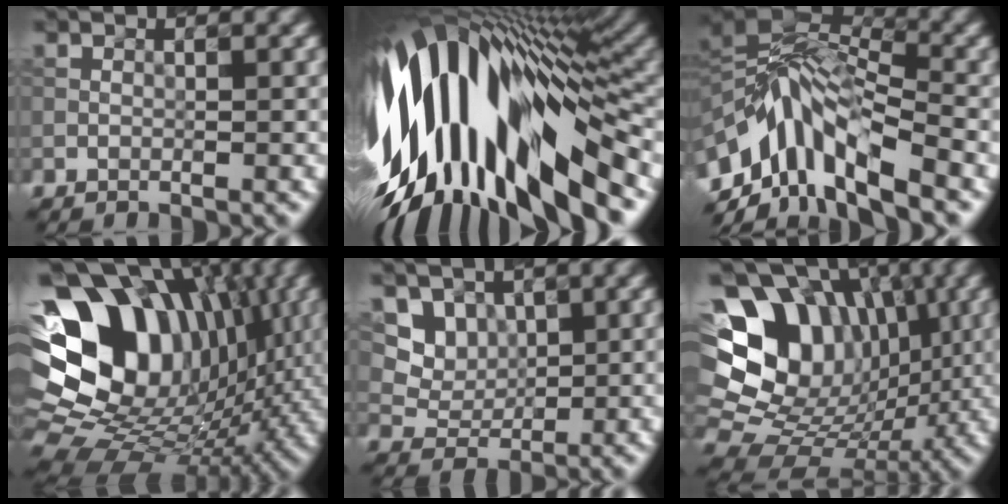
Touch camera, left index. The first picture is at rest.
{"total": 16.7, "force": [-1.8, 7.6, 14.7], "torque": [-0.257, 0.011, -0.035]}
{"total": 11.9, "force": [-3.8, 5.2, 10.1], "torque": [-0.171, 0.015, -0.067]}
{"total": 18.2, "force": [4.9, 13.5, 11.2], "torque": [-0.203, 0.011, 0.097]}
{"total": 4.4, "force": [2.6, 3.1, 1.6], "torque": [-0.041, -0.019, 0.072]}
{"total": 17.4, "force": [4.6, 14.0, 9.1], "torque": [-0.191, 0.048, 0.089]}